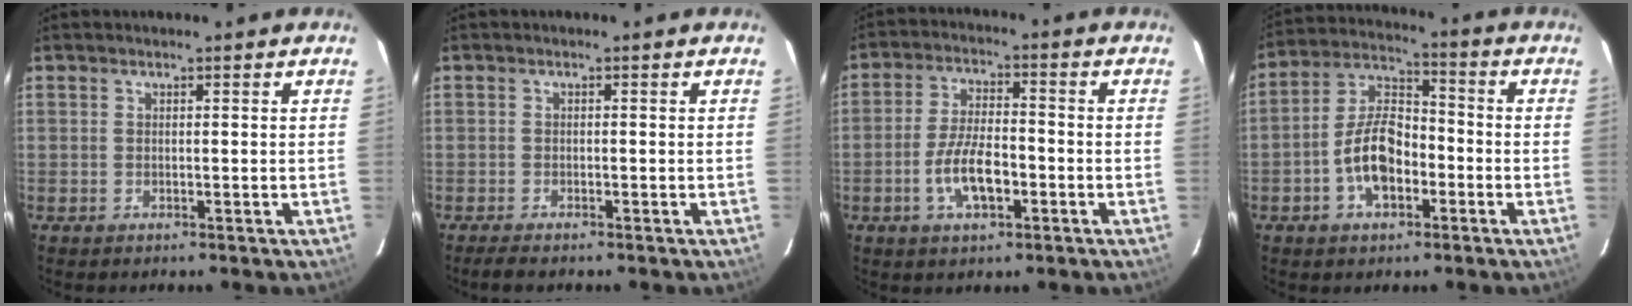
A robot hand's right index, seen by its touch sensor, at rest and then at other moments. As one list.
[{"total": 2.6, "force": [-2.3, 0.5, 1.3], "torque": [-0.032, -0.011, -0.039]}, {"total": 8.4, "force": [-3.2, 3.2, 7.1], "torque": [-0.142, 0.001, -0.055]}, {"total": 10.6, "force": [-3.8, 5.7, 8.1], "torque": [-0.164, 0.023, -0.065]}]